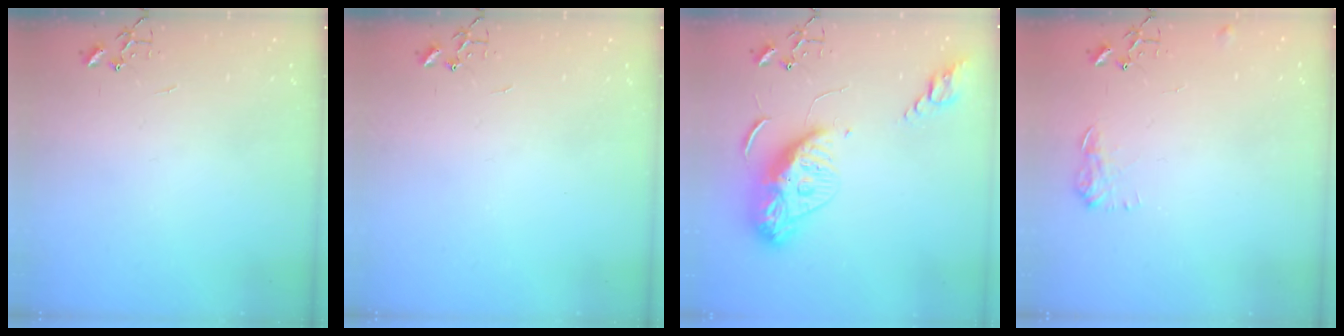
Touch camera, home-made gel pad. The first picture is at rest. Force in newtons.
{"total": 0.0}
{"total": 12.9, "press": 12.9, "slide": 1.2}
{"total": 7.6, "press": 7.6, "slide": 0.3}